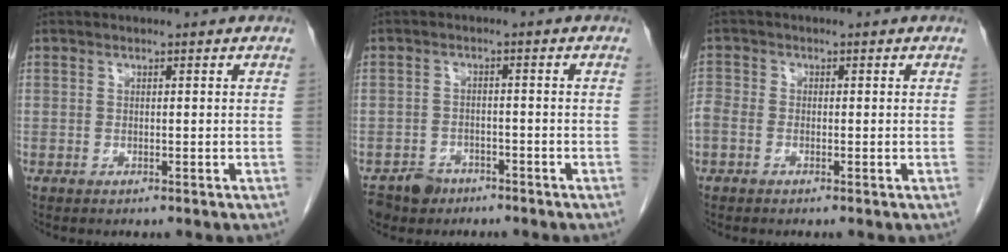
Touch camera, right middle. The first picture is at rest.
{"total": 4.2, "force": [-3.1, 2.8, 0.7], "torque": [-0.011, 0.003, -0.051]}
{"total": 2.9, "force": [-1.1, 2.1, 1.7], "torque": [-0.053, 0.008, -0.024]}